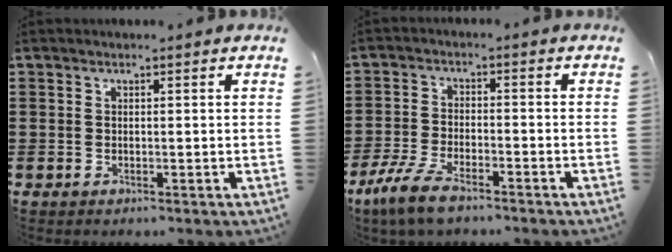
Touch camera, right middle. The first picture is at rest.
{"total": 6.5, "force": [-4.7, 1.9, 4.1], "torque": [-0.100, -0.005, -0.092]}